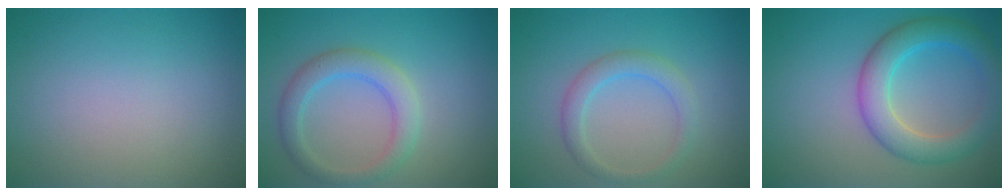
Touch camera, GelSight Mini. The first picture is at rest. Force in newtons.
{"total": 3.4, "press": 3.4, "slide": 0.1}
{"total": 2.5, "press": 2.5, "slide": 0.1}
{"total": 5.2, "press": 5.2, "slide": 0.4}